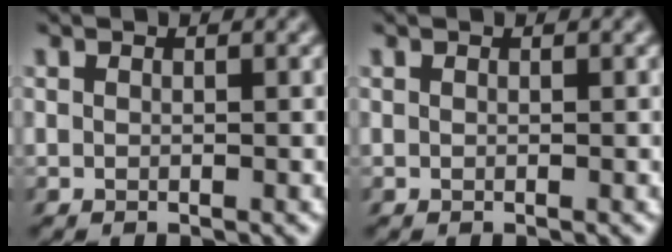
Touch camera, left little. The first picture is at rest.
{"total": 0.0}